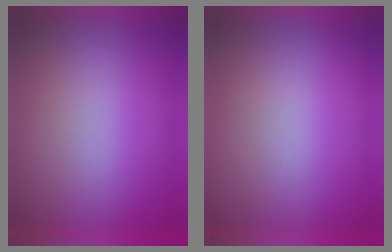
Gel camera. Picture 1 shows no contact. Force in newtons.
{"total": 0.0}